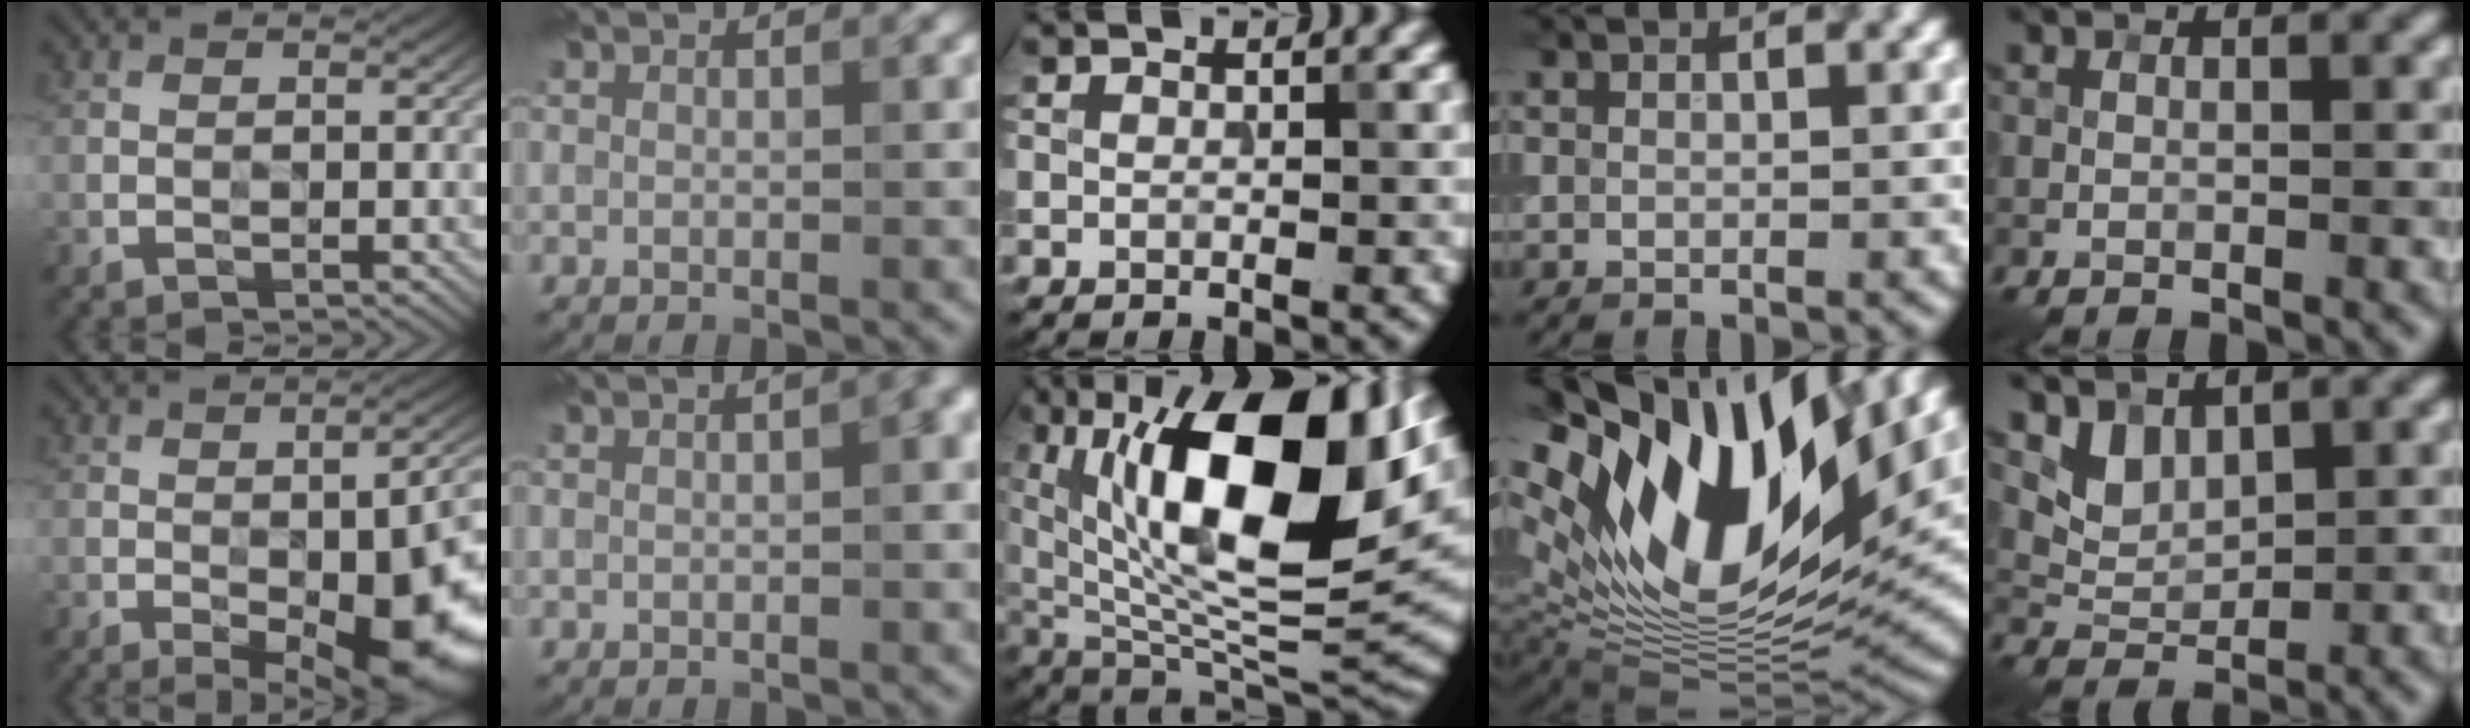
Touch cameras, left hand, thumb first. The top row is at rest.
{"thumb": {"total": 16.6, "force": [-5.1, 7.1, 14.1], "torque": [-0.174, -0.027, -0.051]}, "index": {"total": 2.6, "force": [0.2, 0.6, 2.5], "torque": [-0.027, 0.007, 0.006]}, "middle": {"total": 17.2, "force": [5.0, 7.5, 14.6], "torque": [-0.242, 0.001, 0.080]}, "ring": {"total": 18.1, "force": [8.2, 8.3, 13.8], "torque": [-0.269, 0.018, 0.133]}, "little": {"total": 2.3, "force": [1.8, 1.1, 0.9], "torque": [-0.028, -0.016, 0.042]}}